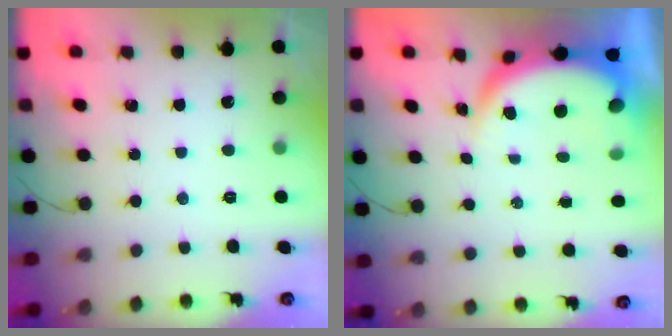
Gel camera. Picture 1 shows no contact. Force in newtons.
{"total": 7.3, "press": 7.3, "slide": 0.8}